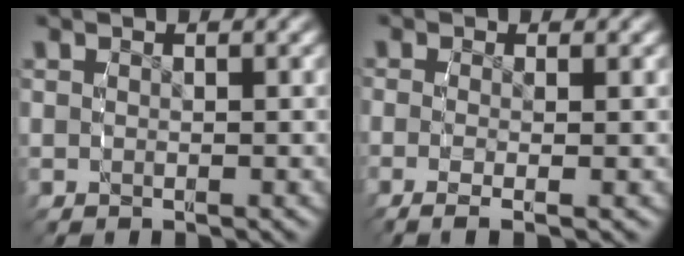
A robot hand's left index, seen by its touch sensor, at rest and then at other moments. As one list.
[{"total": 3.1, "force": [-1.6, 0.7, 2.6], "torque": [-0.061, -0.019, -0.017]}]